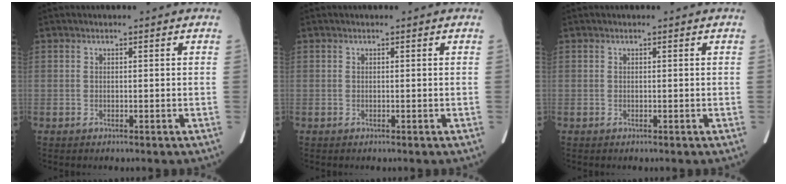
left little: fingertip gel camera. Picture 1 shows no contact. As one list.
[{"total": 0.0}, {"total": 0.0}]